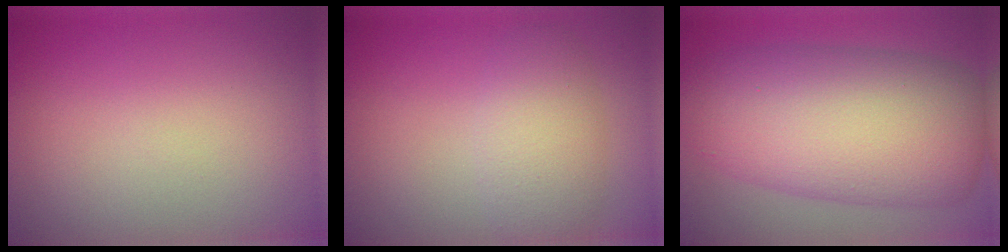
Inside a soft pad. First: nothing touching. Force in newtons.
{"total": 3.8, "press": 3.8, "slide": 0.1}
{"total": 12.8, "press": 12.8, "slide": 0.3}